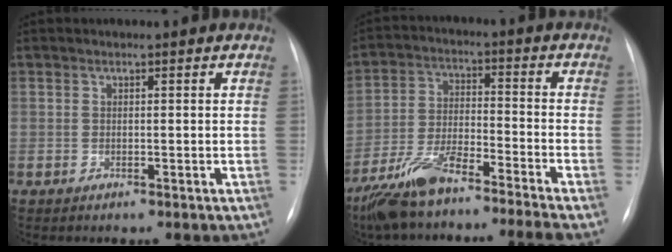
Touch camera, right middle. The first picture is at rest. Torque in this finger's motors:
{"motor_torque": [-0.05, -0.46, 0.37, 0.09]}